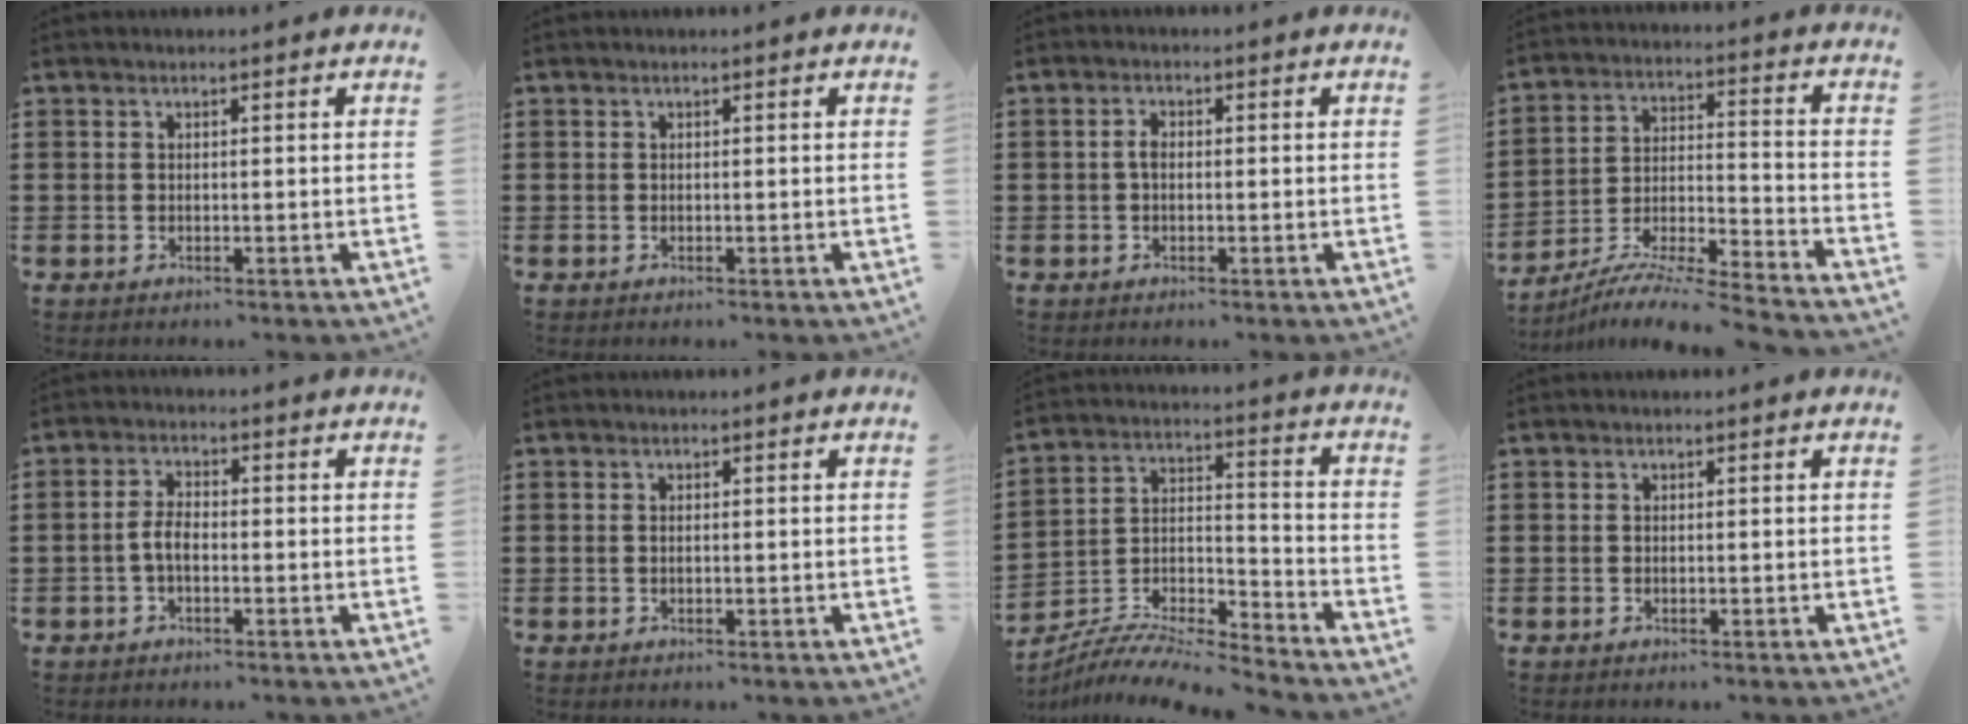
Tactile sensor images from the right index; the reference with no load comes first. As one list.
[{"total": 0.0}, {"total": 2.0, "force": [-0.1, 1.0, 1.7], "torque": [-0.032, 0.003, -0.002]}, {"total": 7.8, "force": [-7.4, -0.5, 2.5], "torque": [-0.047, -0.008, -0.152]}, {"total": 3.6, "force": [-0.9, 1.6, 3.0], "torque": [-0.078, -0.002, -0.024]}, {"total": 0.5, "force": [0.0, 0.2, 0.5], "torque": [-0.011, -0.001, 0.000]}, {"total": 7.6, "force": [-7.4, 0.3, 1.7], "torque": [-0.034, 0.000, -0.151]}, {"total": 0.0}]